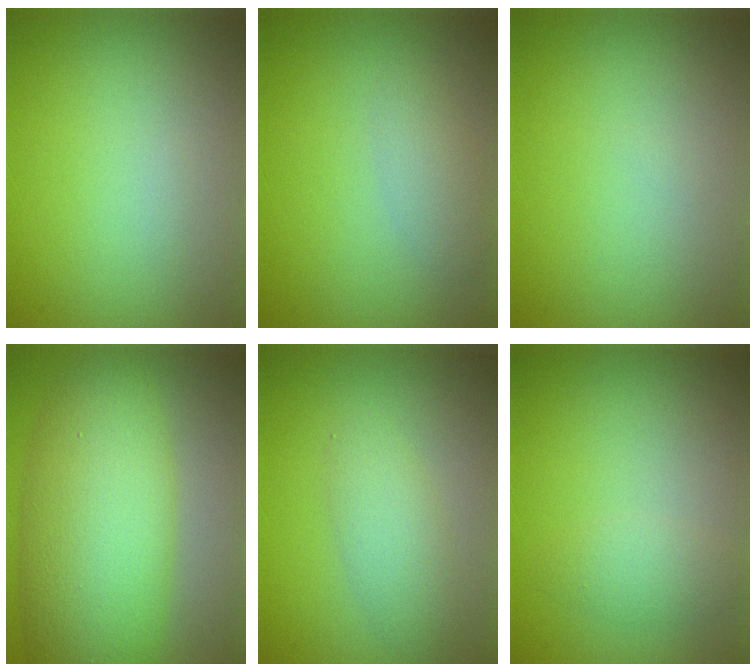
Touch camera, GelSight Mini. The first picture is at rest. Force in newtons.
{"total": 1.7, "press": 1.7, "slide": 0.1}
{"total": 0.0}
{"total": 9.9, "press": 9.9, "slide": 0.2}
{"total": 2.7, "press": 2.7, "slide": 0.1}
{"total": 1.8, "press": 1.8, "slide": 0.2}